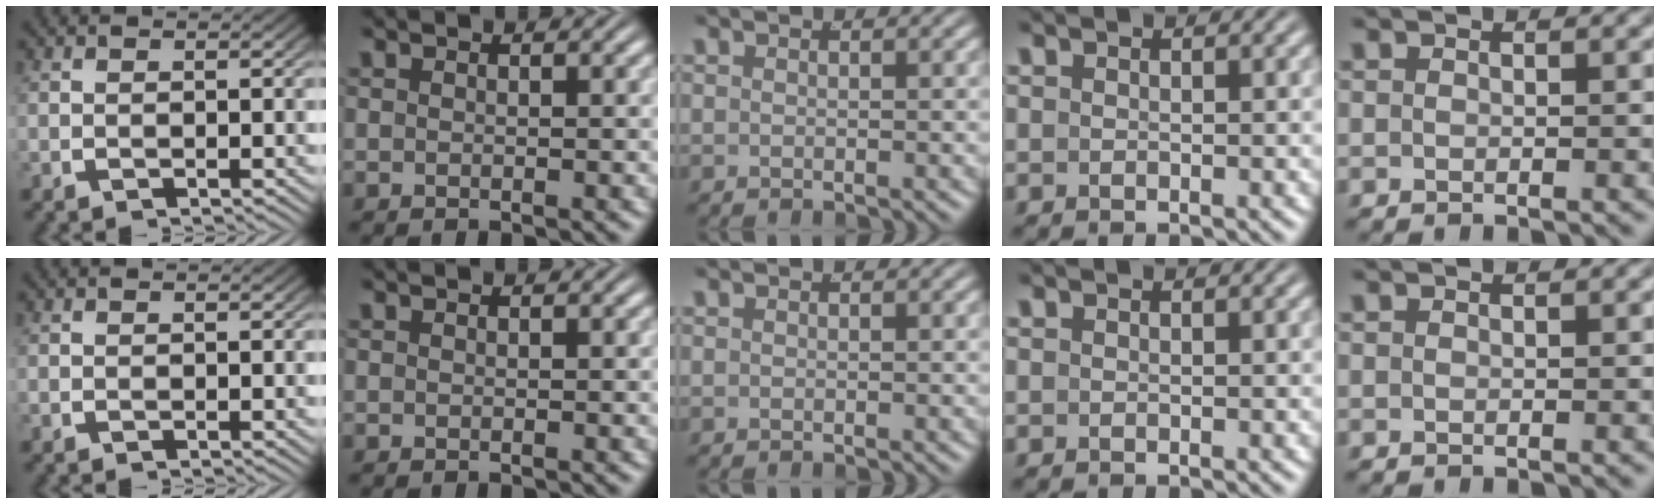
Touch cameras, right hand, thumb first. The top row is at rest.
{}